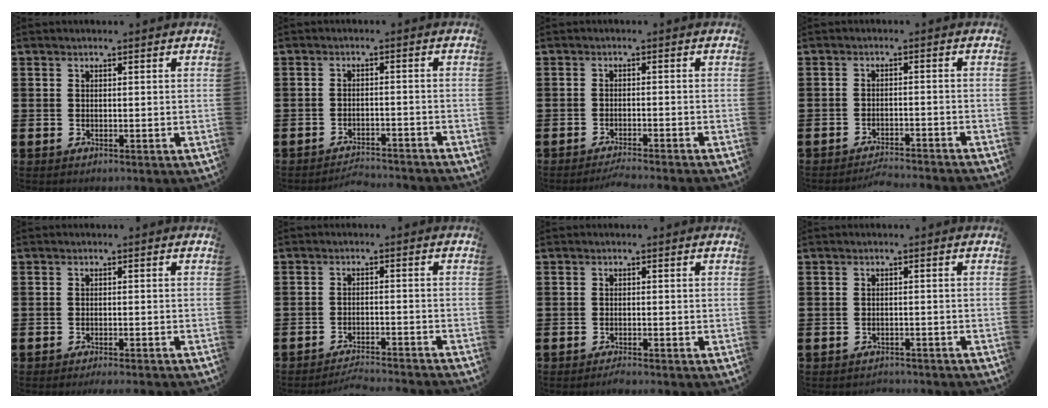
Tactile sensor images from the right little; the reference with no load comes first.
{"total": 2.3, "force": [-2.3, -0.1, 0.0], "torque": [-0.005, 0.004, -0.049]}
{"total": 1.6, "force": [-1.6, -0.3, 0.5], "torque": [-0.006, 0.001, -0.030]}
{"total": 2.3, "force": [-2.3, -0.2, 0.2], "torque": [-0.005, 0.004, -0.047]}
{"total": 0.8, "force": [-0.8, -0.2, 0.3], "torque": [-0.004, -0.003, -0.015]}
{"total": 2.5, "force": [-2.5, -0.2, 0.2], "torque": [-0.005, 0.003, -0.053]}
{"total": 0.8, "force": [-0.7, 0.0, 0.3], "torque": [-0.007, -0.003, -0.013]}
{"total": 0.9, "force": [-0.9, 0.1, -0.1], "torque": [-0.003, 0.001, -0.020]}